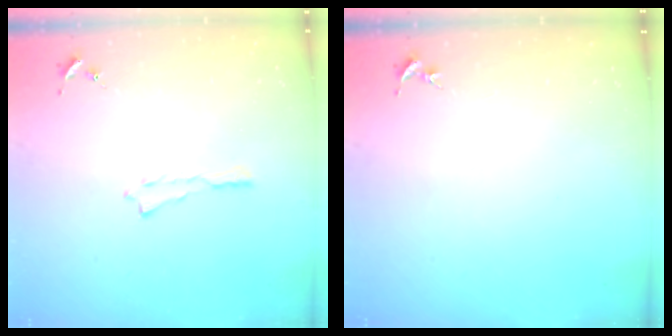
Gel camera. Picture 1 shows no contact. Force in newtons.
{"total": 0.0}